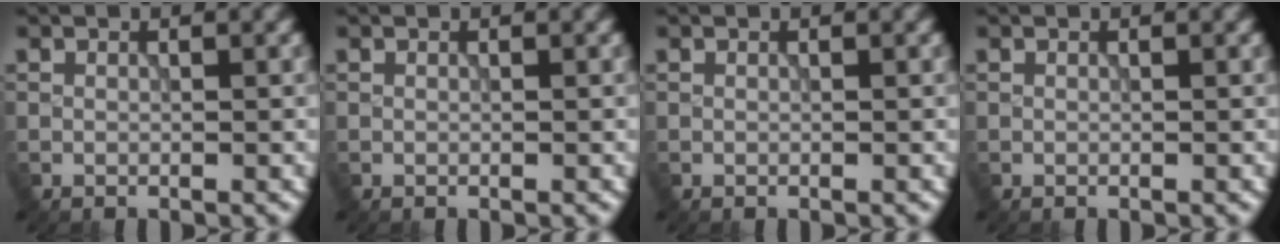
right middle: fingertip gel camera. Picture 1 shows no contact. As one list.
[{"total": 0.0}, {"total": 0.0}, {"total": 0.0}]